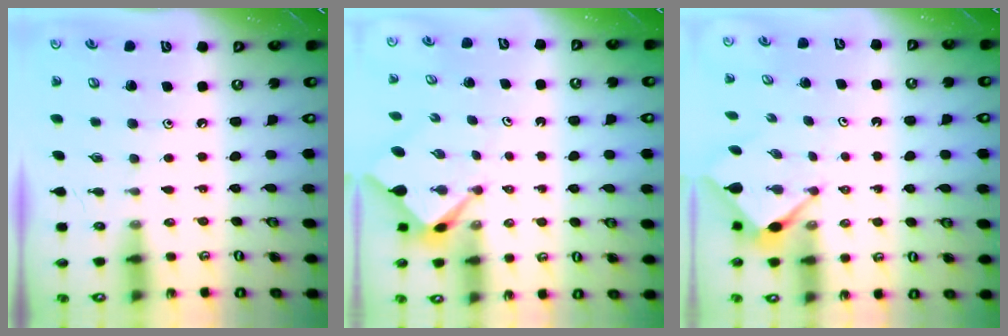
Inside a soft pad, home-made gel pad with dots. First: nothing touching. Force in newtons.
{"total": 2.7, "press": 2.7, "slide": 0.3}
{"total": 2.8, "press": 2.8, "slide": 0.3}